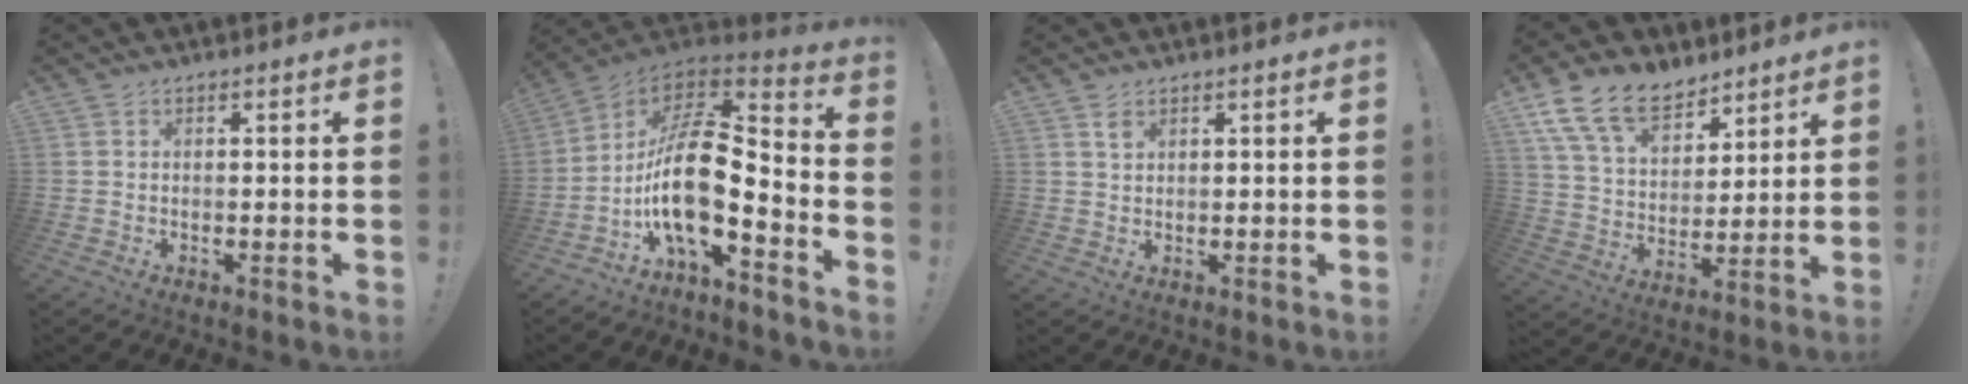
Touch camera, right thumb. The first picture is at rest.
{"total": 17.8, "force": [-2.9, 7.2, 16.0], "torque": [-0.315, 0.004, -0.053]}
{"total": 1.9, "force": [1.3, 1.1, 0.9], "torque": [-0.009, -0.005, 0.023]}
{"total": 15.6, "force": [10.7, 9.0, 6.8], "torque": [-0.132, -0.061, 0.203]}